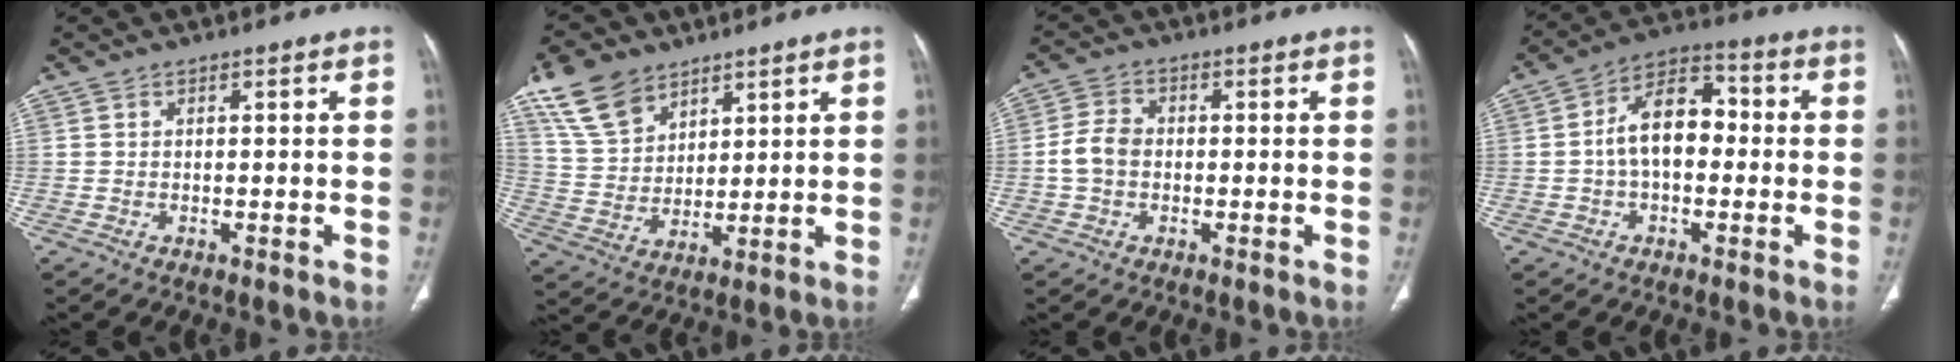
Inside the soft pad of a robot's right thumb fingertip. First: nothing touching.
{"total": 12.0, "force": [7.8, 7.4, 5.3], "torque": [-0.087, -0.023, 0.158]}
{"total": 5.2, "force": [-0.6, 4.0, 3.2], "torque": [-0.062, 0.015, -0.016]}
{"total": 11.1, "force": [-0.3, 6.9, 8.7], "torque": [-0.135, 0.037, -0.016]}